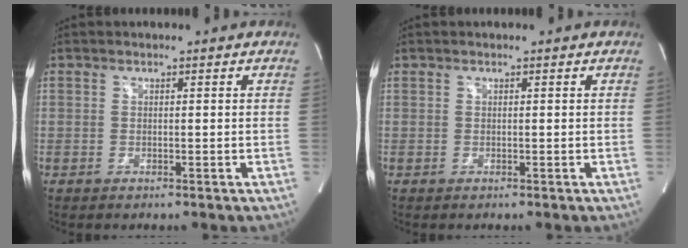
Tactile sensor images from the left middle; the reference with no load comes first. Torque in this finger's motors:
{"motor_torque": [0.24, -0.22, 0.10, 0.00]}